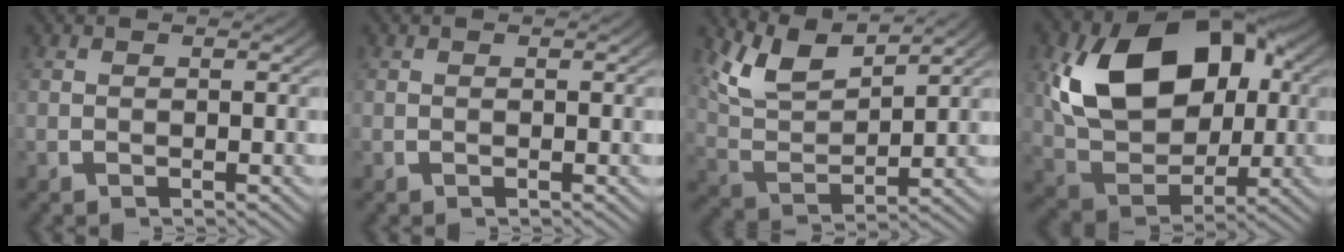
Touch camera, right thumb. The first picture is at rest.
{"total": 0.0}
{"total": 7.8, "force": [3.7, 4.3, 5.3], "torque": [-0.121, -0.012, 0.074]}
{"total": 17.2, "force": [2.3, 11.5, 12.6], "torque": [-0.265, -0.031, 0.050]}